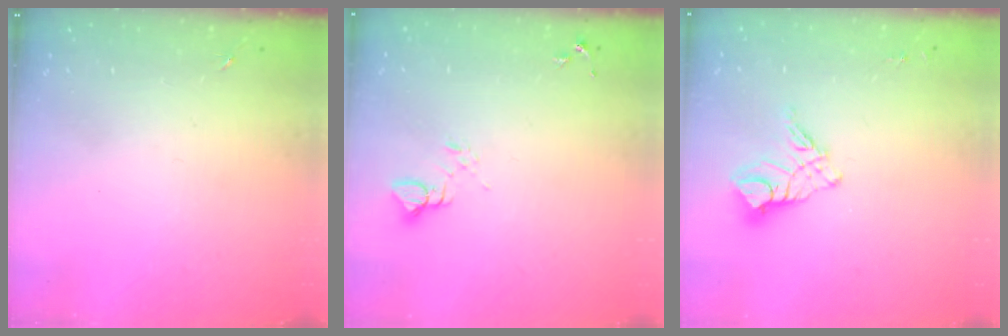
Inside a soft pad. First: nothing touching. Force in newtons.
{"total": 3.4, "press": 3.4, "slide": 0.2}
{"total": 11.3, "press": 11.3, "slide": 1.1}